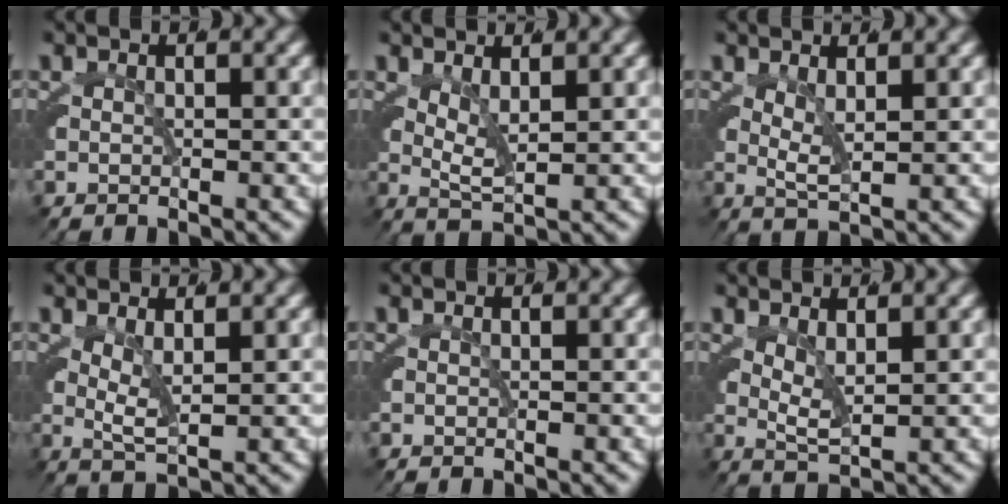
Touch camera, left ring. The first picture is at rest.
{"total": 4.2, "force": [1.8, 2.2, 3.1], "torque": [-0.059, -0.008, 0.030]}
{"total": 3.3, "force": [1.5, 1.5, 2.5], "torque": [-0.050, -0.008, 0.027]}
{"total": 4.0, "force": [1.5, 2.0, 3.1], "torque": [-0.057, -0.007, 0.026]}
{"total": 0.0}
{"total": 3.7, "force": [1.6, 1.8, 2.8], "torque": [-0.056, -0.010, 0.029]}